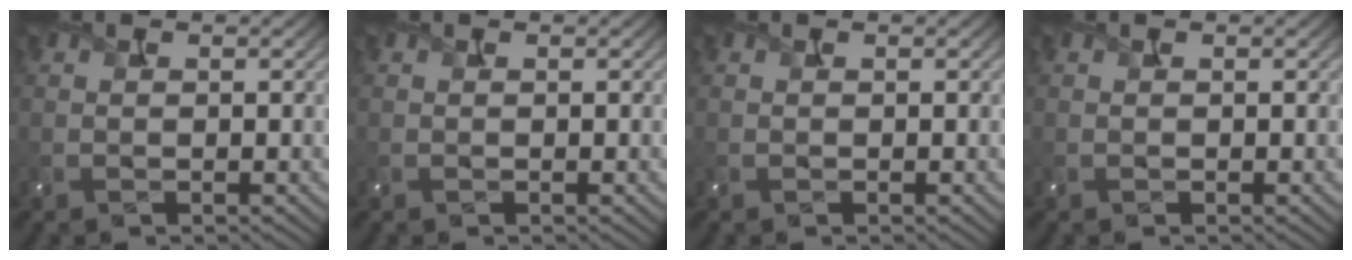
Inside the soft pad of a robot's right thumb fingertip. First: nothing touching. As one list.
[{"total": 0.0}, {"total": 0.0}, {"total": 0.0}]